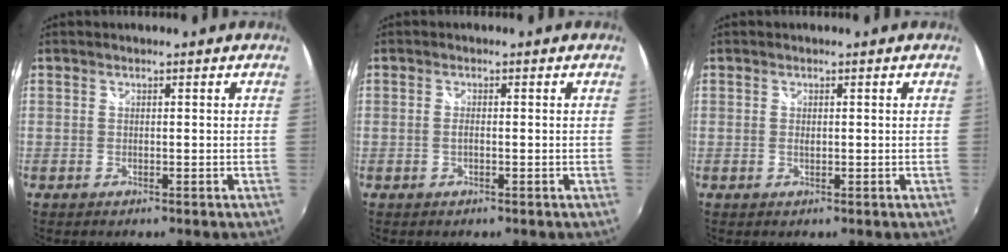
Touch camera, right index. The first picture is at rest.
{"total": 0.9, "force": [-0.2, 0.3, 0.8], "torque": [-0.019, 0.001, -0.006]}
{"total": 0.6, "force": [0.1, 0.4, 0.4], "torque": [-0.008, -0.001, 0.000]}